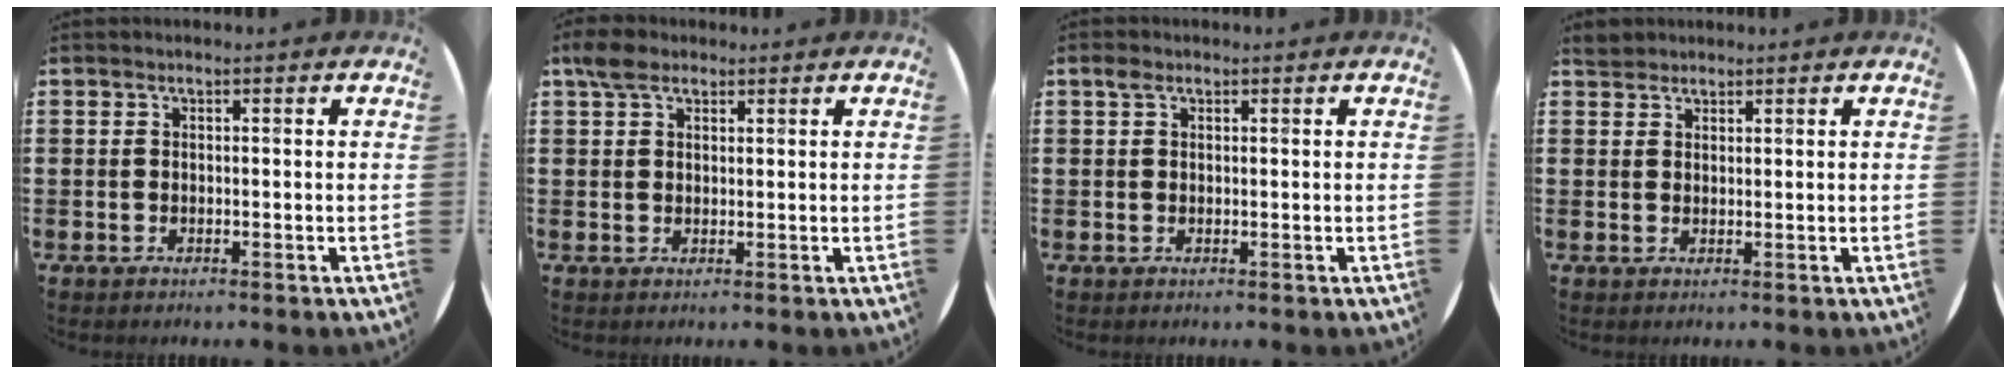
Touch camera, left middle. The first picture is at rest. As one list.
[{"total": 3.0, "force": [2.2, 1.6, 1.2], "torque": [-0.021, 0.005, 0.040]}, {"total": 1.1, "force": [0.6, 0.7, 0.5], "torque": [-0.005, 0.001, 0.010]}, {"total": 1.8, "force": [1.7, 0.6, 0.0], "torque": [0.004, 0.001, 0.032]}]